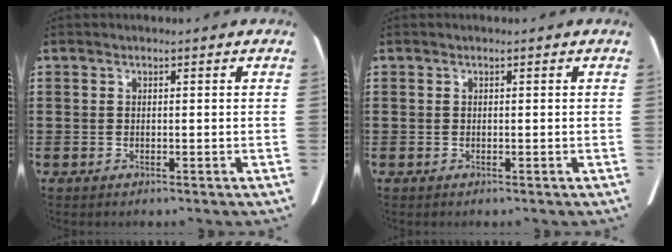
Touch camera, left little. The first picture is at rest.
{"total": 0.0}